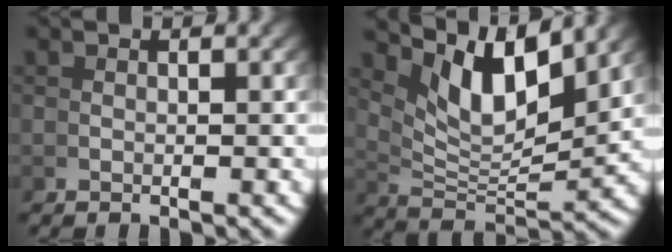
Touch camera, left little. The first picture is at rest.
{"total": 9.1, "force": [4.6, 3.6, 7.0], "torque": [-0.115, 0.000, 0.087]}